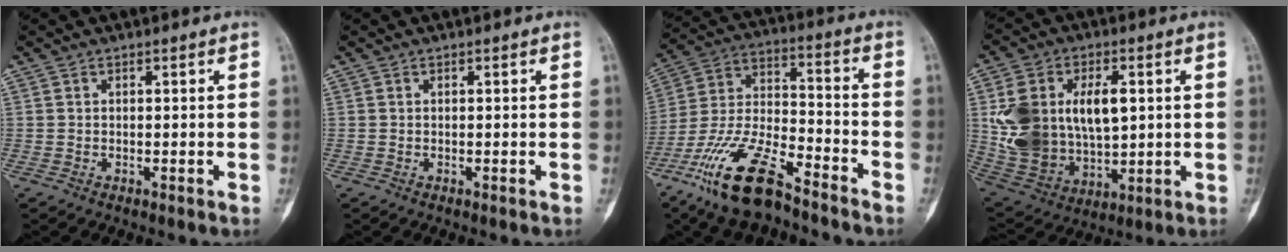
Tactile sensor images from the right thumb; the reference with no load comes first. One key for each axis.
{"total": 0.0}
{"total": 17.4, "fx": -12.0, "fy": 5.5, "fz": 11.4, "tx": -0.226, "ty": 0.061, "tz": -0.225}
{"total": 19.5, "fx": 3.1, "fy": 12.3, "fz": 14.8, "tx": -0.261, "ty": -0.003, "tz": 0.075}